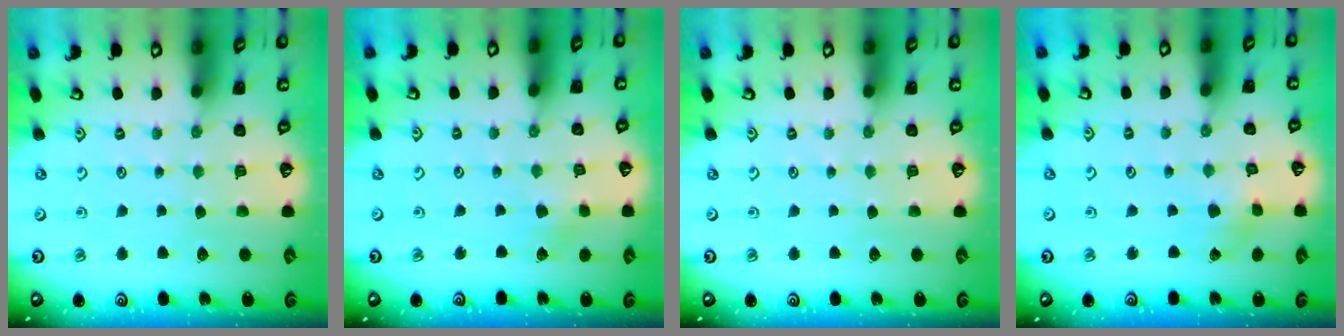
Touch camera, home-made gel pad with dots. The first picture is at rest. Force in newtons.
{"total": 1.8, "press": 1.8, "slide": 0.2}
{"total": 0.0}
{"total": 1.9, "press": 1.9, "slide": 0.3}